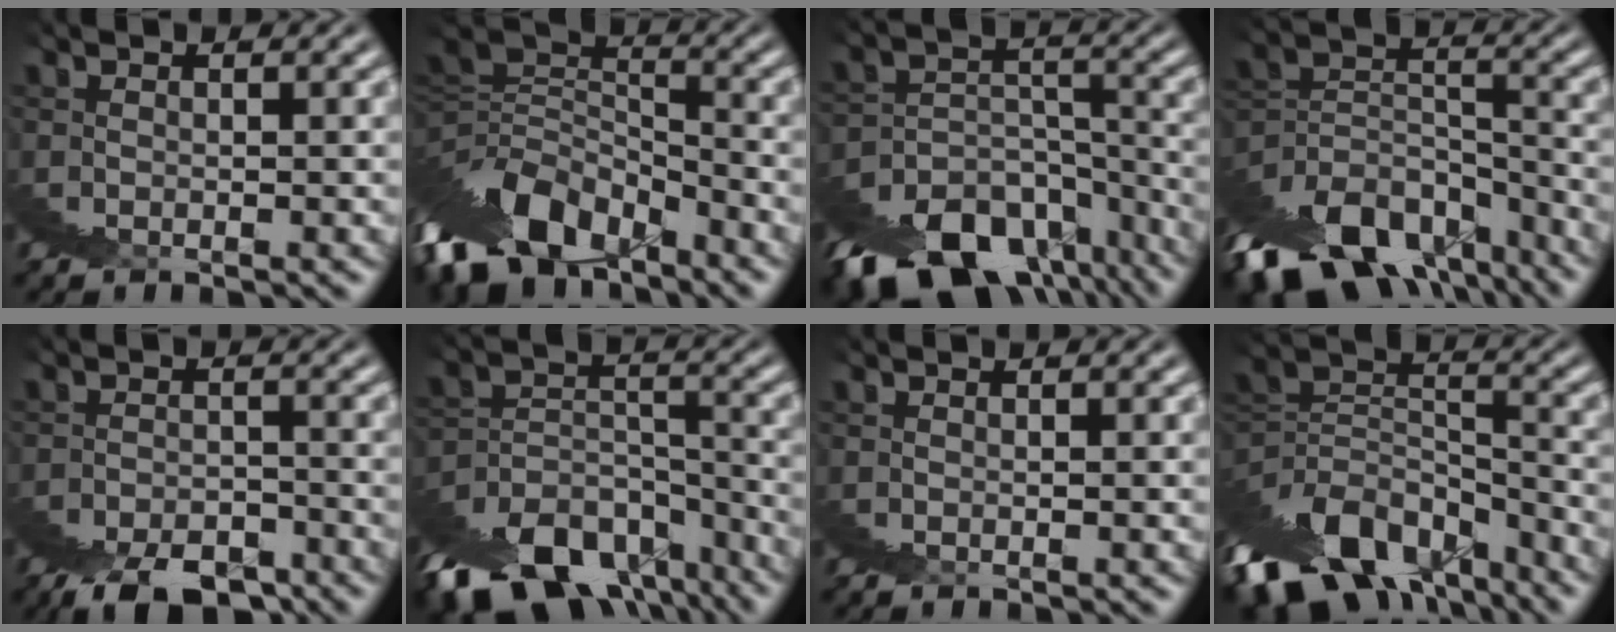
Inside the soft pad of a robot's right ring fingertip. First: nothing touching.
{"total": 7.4, "force": [-4.6, 3.5, 4.6], "torque": [-0.048, -0.003, -0.081]}
{"total": 9.2, "force": [-9.0, 0.3, 1.4], "torque": [0.007, -0.009, -0.143]}
{"total": 6.9, "force": [-6.6, 0.2, 1.9], "torque": [-0.019, -0.008, -0.103]}
{"total": 4.2, "force": [-3.8, -1.5, -0.9], "torque": [0.039, 0.021, -0.073]}
{"total": 7.3, "force": [-7.2, -0.2, 1.3], "torque": [-0.012, -0.016, -0.110]}
{"total": 0.0}
{"total": 6.5, "force": [-4.7, 1.8, 4.2], "torque": [-0.040, 0.000, -0.076]}